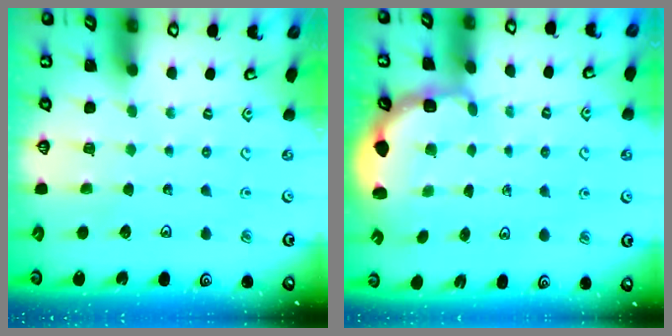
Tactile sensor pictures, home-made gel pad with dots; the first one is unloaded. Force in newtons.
{"total": 2.7, "press": 2.4, "slide": 1.4}